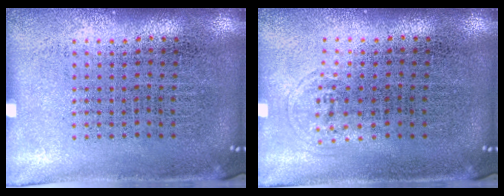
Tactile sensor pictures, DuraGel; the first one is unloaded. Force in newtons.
{"total": 0.5, "press": 0.5, "slide": 0.2}